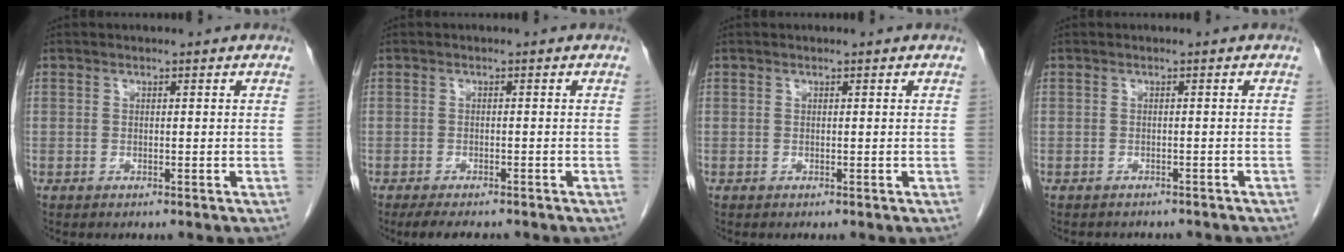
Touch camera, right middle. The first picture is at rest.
{"total": 5.5, "force": [-4.6, 1.4, 2.7], "torque": [-0.040, -0.011, -0.066]}
{"total": 0.0}
{"total": 6.5, "force": [-5.7, 2.0, 2.2], "torque": [-0.030, -0.001, -0.061]}